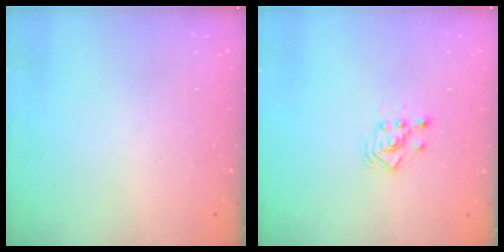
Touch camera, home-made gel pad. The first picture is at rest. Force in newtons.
{"total": 3.0, "press": 3.0, "slide": 0.1}